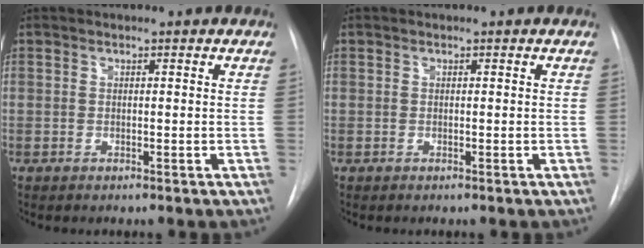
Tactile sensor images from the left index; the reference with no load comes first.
{"total": 0.0}